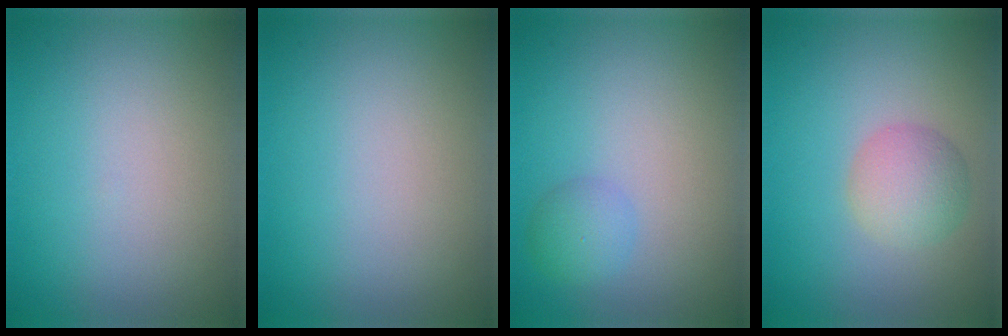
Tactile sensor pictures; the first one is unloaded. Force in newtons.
{"total": 0.0}
{"total": 1.7, "press": 1.7, "slide": 0.0}
{"total": 3.1, "press": 3.1, "slide": 0.0}